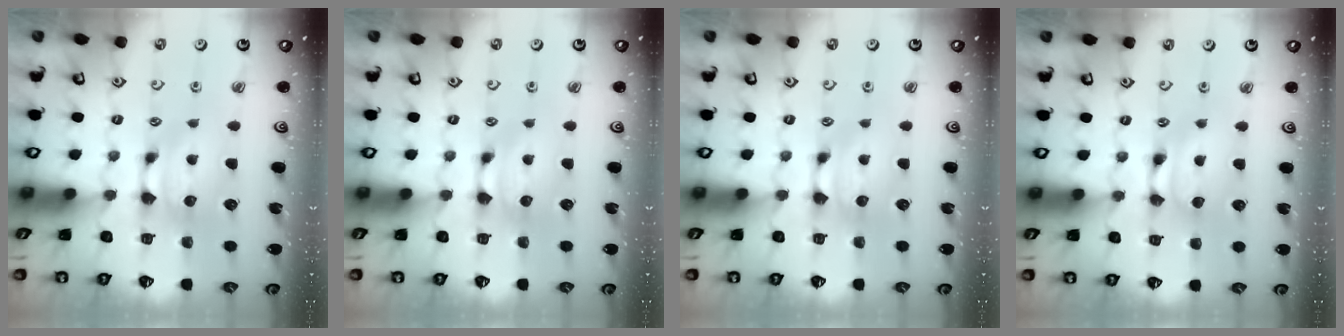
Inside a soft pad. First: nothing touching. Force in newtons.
{"total": 0.0}
{"total": 0.0}
{"total": 1.6, "press": 1.5, "slide": 0.2}